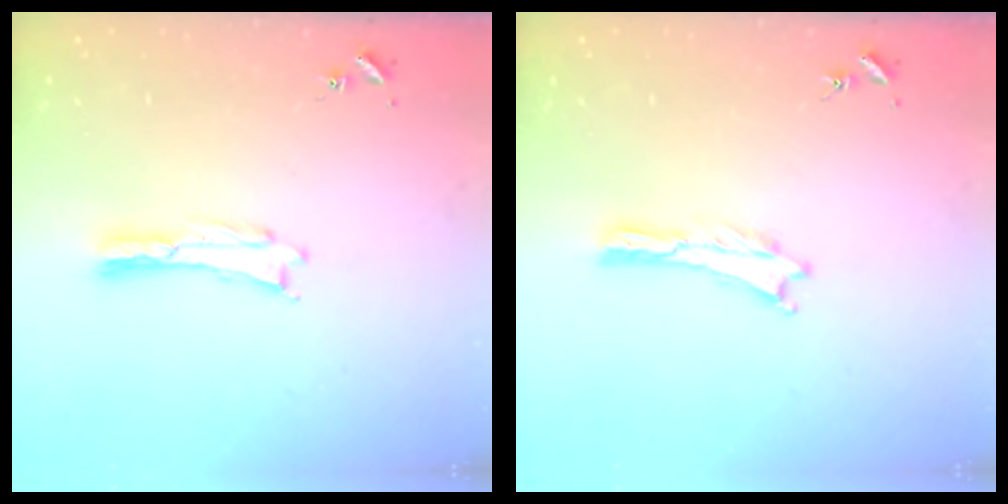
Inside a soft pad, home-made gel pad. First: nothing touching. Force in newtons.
{"total": 0.0}